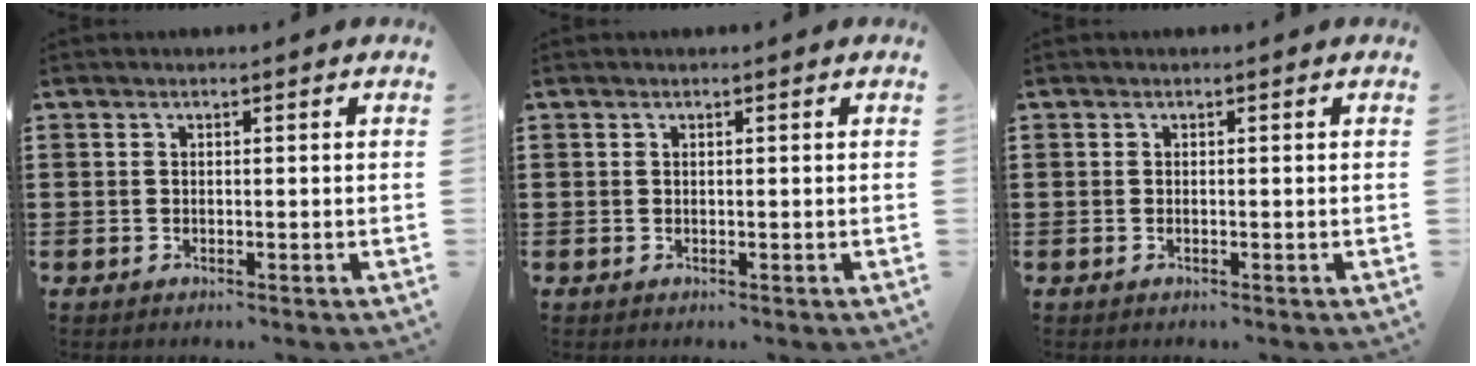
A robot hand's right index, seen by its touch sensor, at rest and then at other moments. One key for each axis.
{"total": 0.0}
{"total": 0.0}